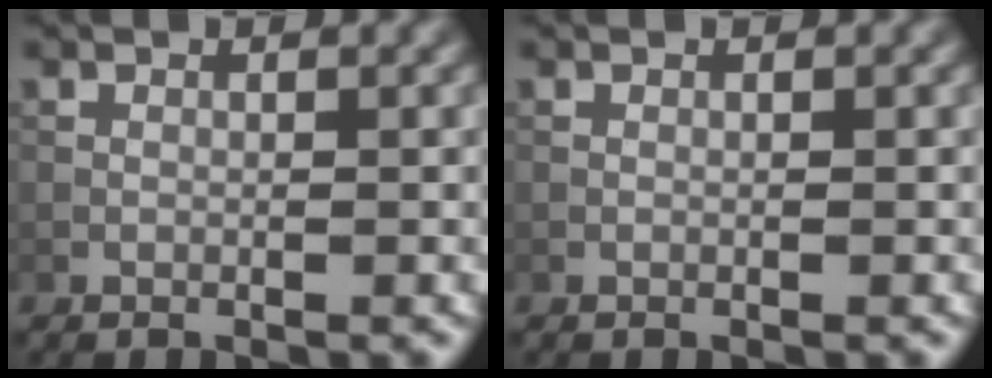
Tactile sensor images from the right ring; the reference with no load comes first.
{"total": 0.0}